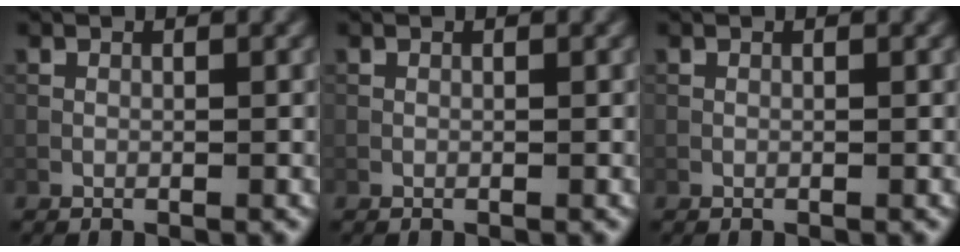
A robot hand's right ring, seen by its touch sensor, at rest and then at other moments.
{"total": 0.0}
{"total": 0.0}